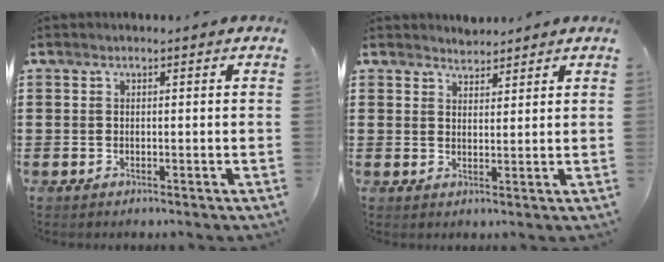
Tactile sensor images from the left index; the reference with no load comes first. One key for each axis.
{"total": 2.3, "fx": 2.3, "fy": 0.5, "fz": -0.3, "tx": 0.000, "ty": 0.000, "tz": 0.045}